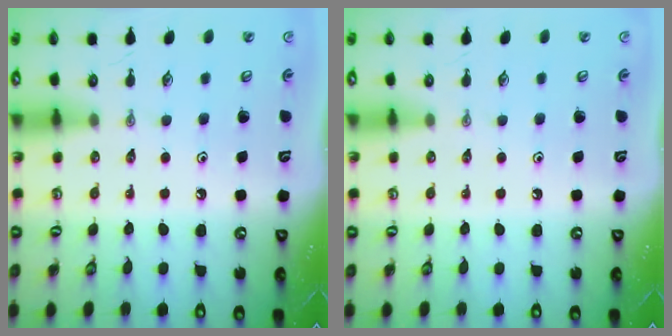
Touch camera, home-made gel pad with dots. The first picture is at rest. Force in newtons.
{"total": 0.0}